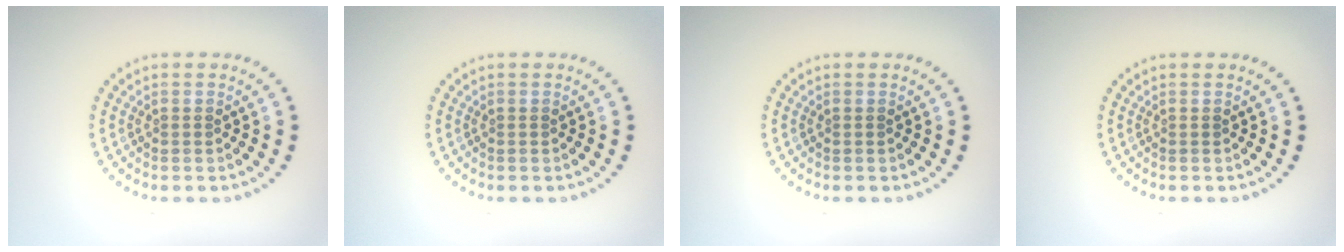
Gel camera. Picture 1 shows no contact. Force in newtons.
{"total": 0.0}
{"total": 0.0}
{"total": 0.0}